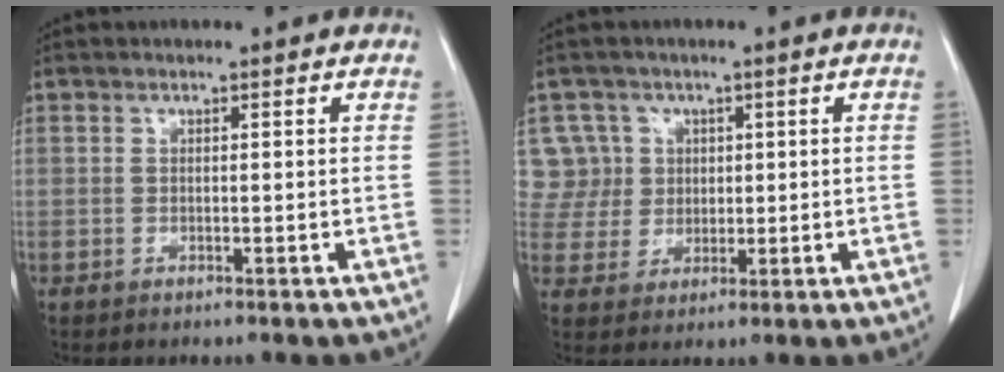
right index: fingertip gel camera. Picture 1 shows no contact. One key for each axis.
{"total": 6.6, "fx": 2.2, "fy": 6.3, "fz": -0.3, "tx": 0.018, "ty": 0.019, "tz": 0.051}